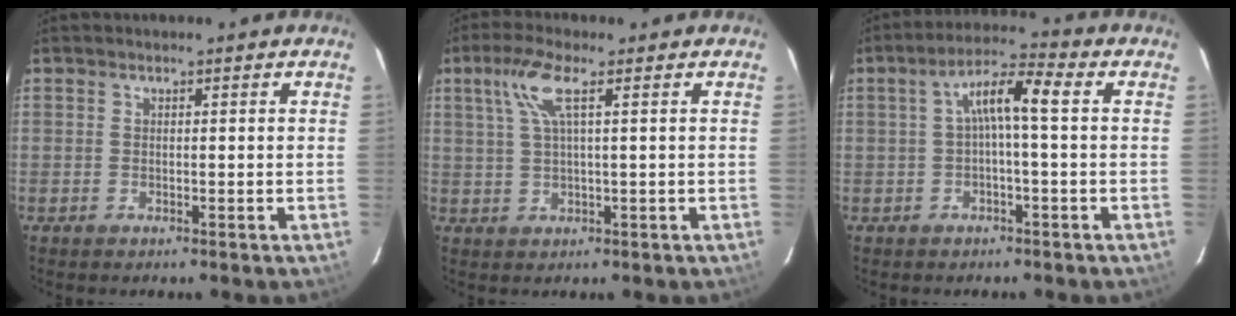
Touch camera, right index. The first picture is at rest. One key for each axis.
{"total": 5.6, "fx": 2.2, "fy": 0.5, "fz": 5.1, "tx": -0.105, "ty": 0.008, "tz": 0.048}
{"total": 6.3, "fx": 0.2, "fy": 1.1, "fz": 6.2, "tx": -0.122, "ty": 0.022, "tz": 0.003}